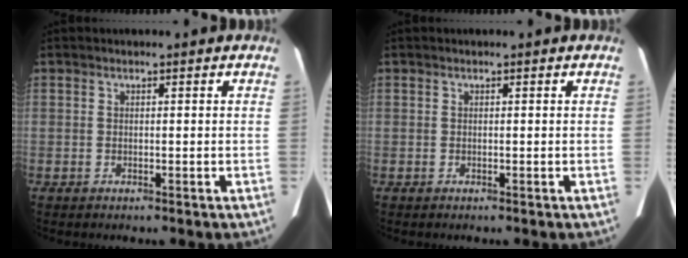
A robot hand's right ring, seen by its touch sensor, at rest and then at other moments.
{"total": 0.0}